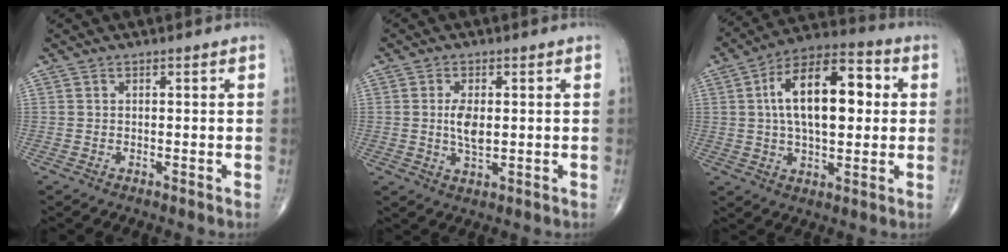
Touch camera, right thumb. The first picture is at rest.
{"total": 4.9, "force": [0.3, 2.3, 4.3], "torque": [-0.080, -0.009, 0.007]}
{"total": 18.2, "force": [2.8, 9.1, 15.5], "torque": [-0.238, 0.022, 0.039]}